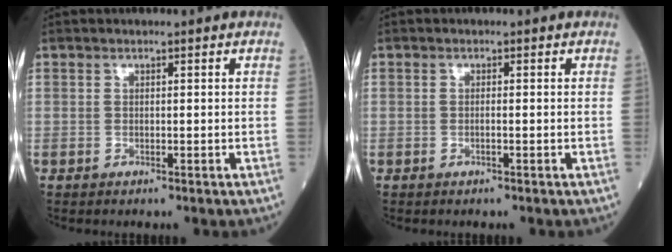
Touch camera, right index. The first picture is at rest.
{"total": 0.6, "force": [-0.3, -0.1, 0.5], "torque": [-0.011, 0.001, -0.005]}